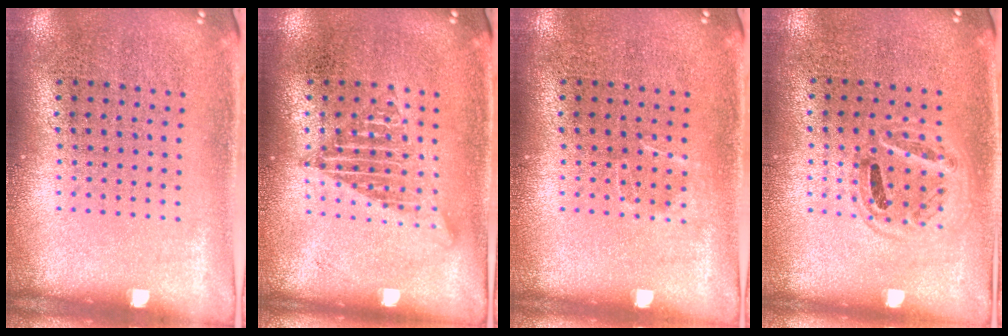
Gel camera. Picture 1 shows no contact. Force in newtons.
{"total": 1.2, "press": 1.2, "slide": 0.1}
{"total": 0.6, "press": 0.6, "slide": 0.2}
{"total": 0.9, "press": 0.8, "slide": 0.3}